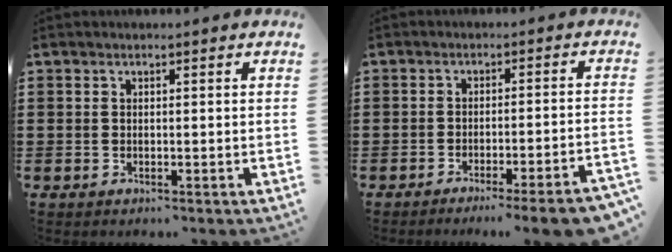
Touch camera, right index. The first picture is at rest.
{"total": 4.4, "force": [-3.5, -0.4, 2.6], "torque": [-0.040, -0.015, -0.064]}